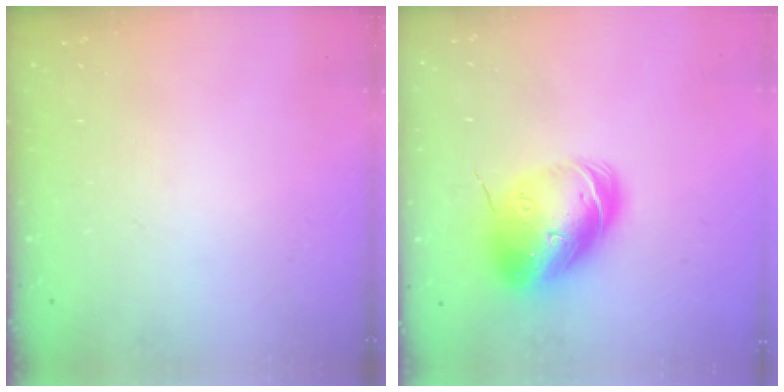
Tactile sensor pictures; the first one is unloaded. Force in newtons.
{"total": 16.0, "press": 15.7, "slide": 2.9}